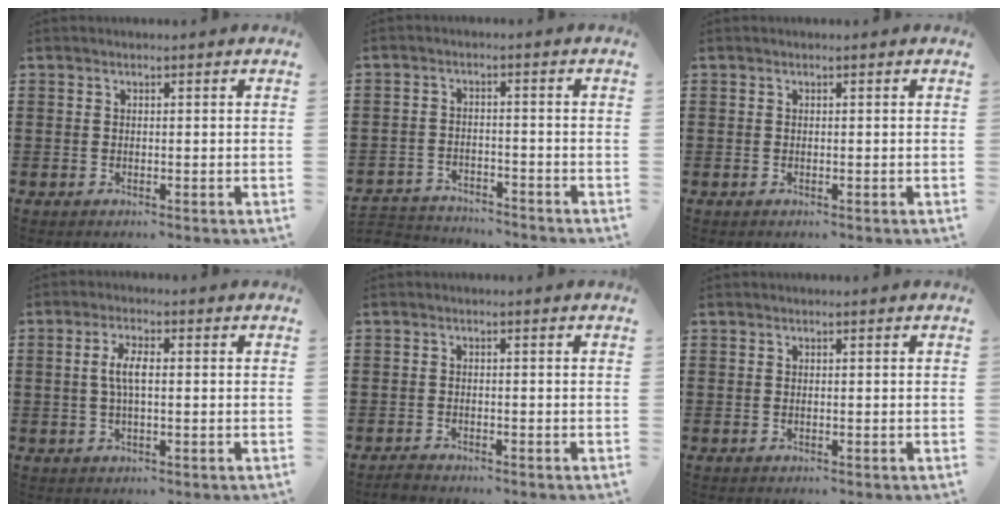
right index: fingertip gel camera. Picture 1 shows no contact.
{"total": 3.6, "force": [-3.5, 0.3, -0.1], "torque": [-0.007, -0.003, -0.076]}
{"total": 0.0}
{"total": 4.1, "force": [0.1, 1.3, 3.9], "torque": [-0.086, 0.000, -0.005]}
{"total": 1.2, "force": [-1.1, 0.3, 0.1], "torque": [-0.006, 0.002, -0.024]}
{"total": 0.0}